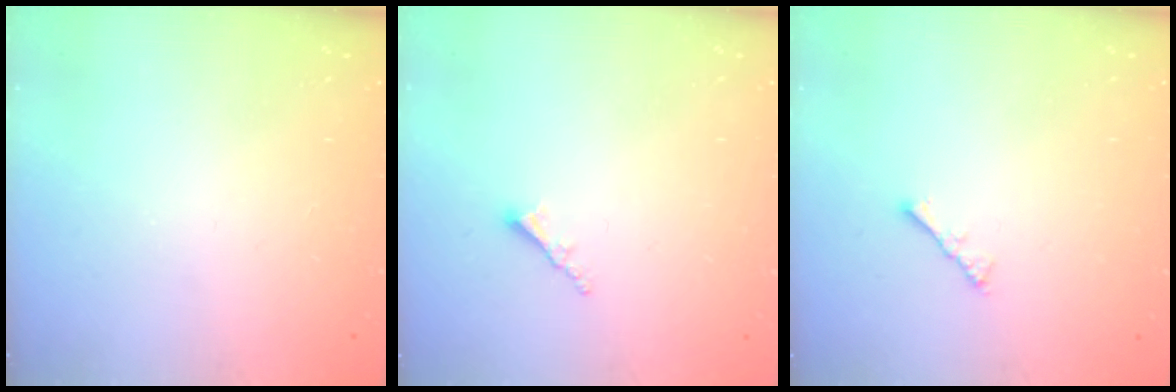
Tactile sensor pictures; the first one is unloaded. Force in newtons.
{"total": 1.7, "press": 1.7, "slide": 0.2}
{"total": 2.1, "press": 2.0, "slide": 0.4}